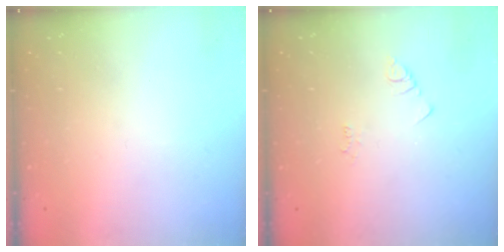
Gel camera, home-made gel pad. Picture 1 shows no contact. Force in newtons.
{"total": 2.2, "press": 2.1, "slide": 0.4}